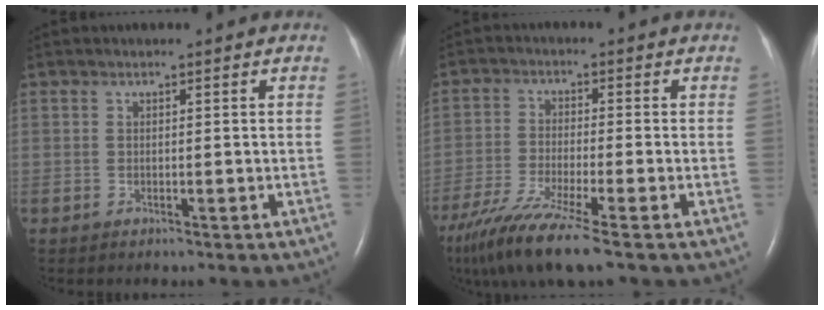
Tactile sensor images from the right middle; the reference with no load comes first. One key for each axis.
{"total": 11.8, "fx": -8.5, "fy": -0.3, "fz": 8.1, "tx": -0.152, "ty": -0.038, "tz": -0.150}